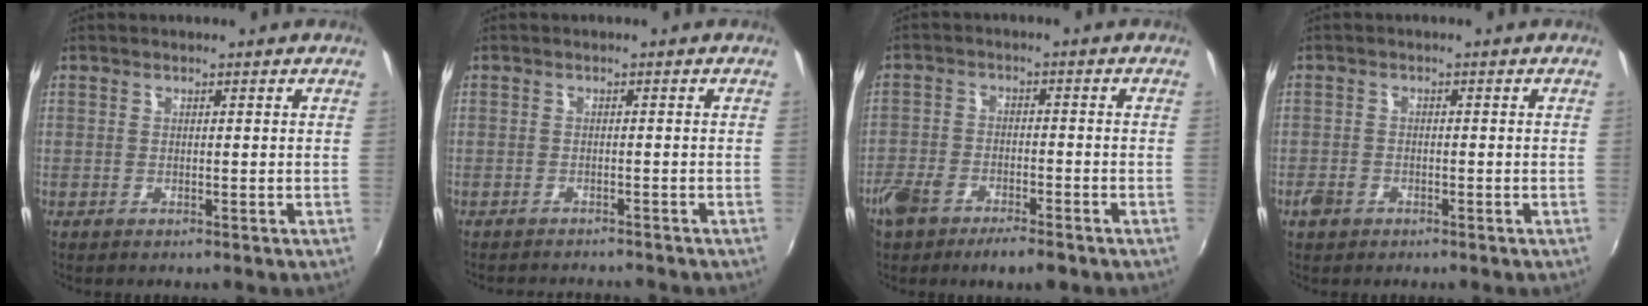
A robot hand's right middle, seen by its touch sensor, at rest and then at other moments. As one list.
[{"total": 4.7, "force": [-4.4, 0.8, 1.2], "torque": [-0.035, -0.012, -0.065]}, {"total": 8.6, "force": [-6.2, 3.6, 4.8], "torque": [-0.117, -0.013, -0.115]}, {"total": 2.8, "force": [-1.7, 1.9, 1.0], "torque": [-0.025, -0.002, -0.032]}]